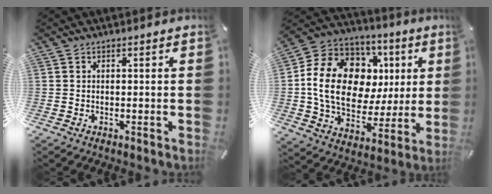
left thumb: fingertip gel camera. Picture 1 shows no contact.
{"total": 20.9, "force": [3.0, 15.6, 13.6], "torque": [-0.253, 0.000, 0.056]}